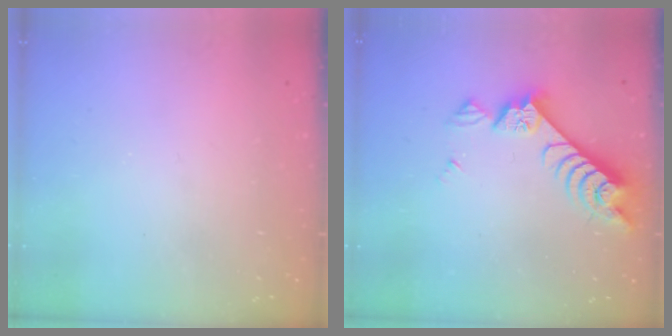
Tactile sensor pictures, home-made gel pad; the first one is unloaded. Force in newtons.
{"total": 7.8, "press": 7.7, "slide": 1.2}